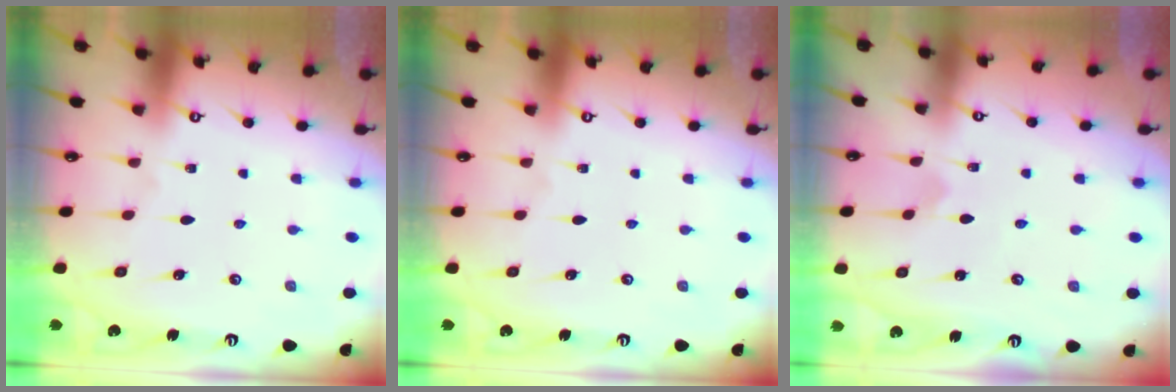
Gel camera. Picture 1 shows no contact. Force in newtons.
{"total": 0.0}
{"total": 0.0}